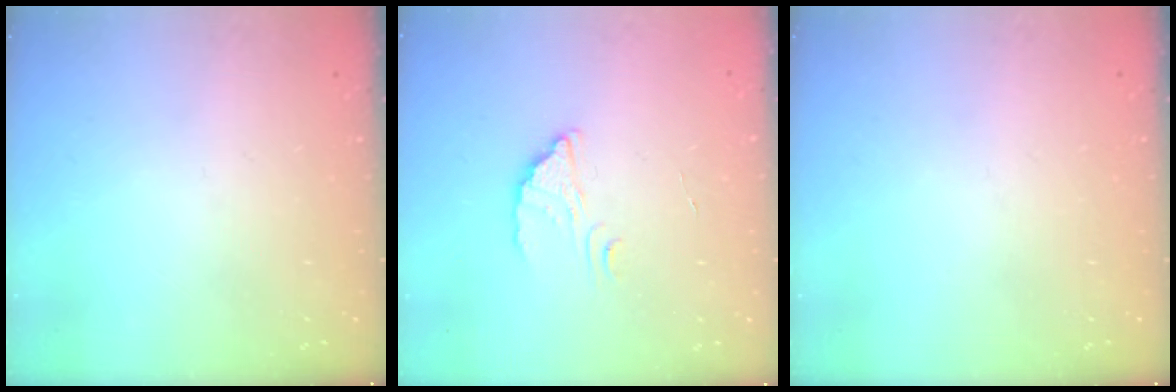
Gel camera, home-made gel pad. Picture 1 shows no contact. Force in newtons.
{"total": 2.4, "press": 2.4, "slide": 0.1}
{"total": 0.0}